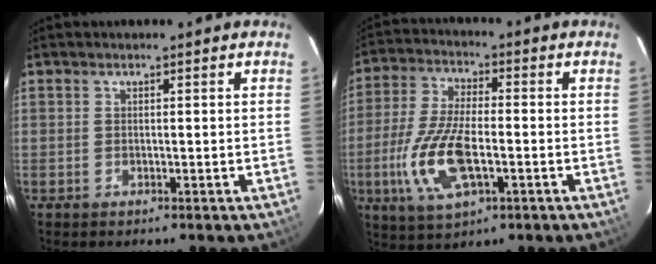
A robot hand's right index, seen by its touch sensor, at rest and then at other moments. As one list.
[{"total": 13.7, "force": [-3.8, 5.6, 11.9], "torque": [-0.257, -0.007, -0.072]}]